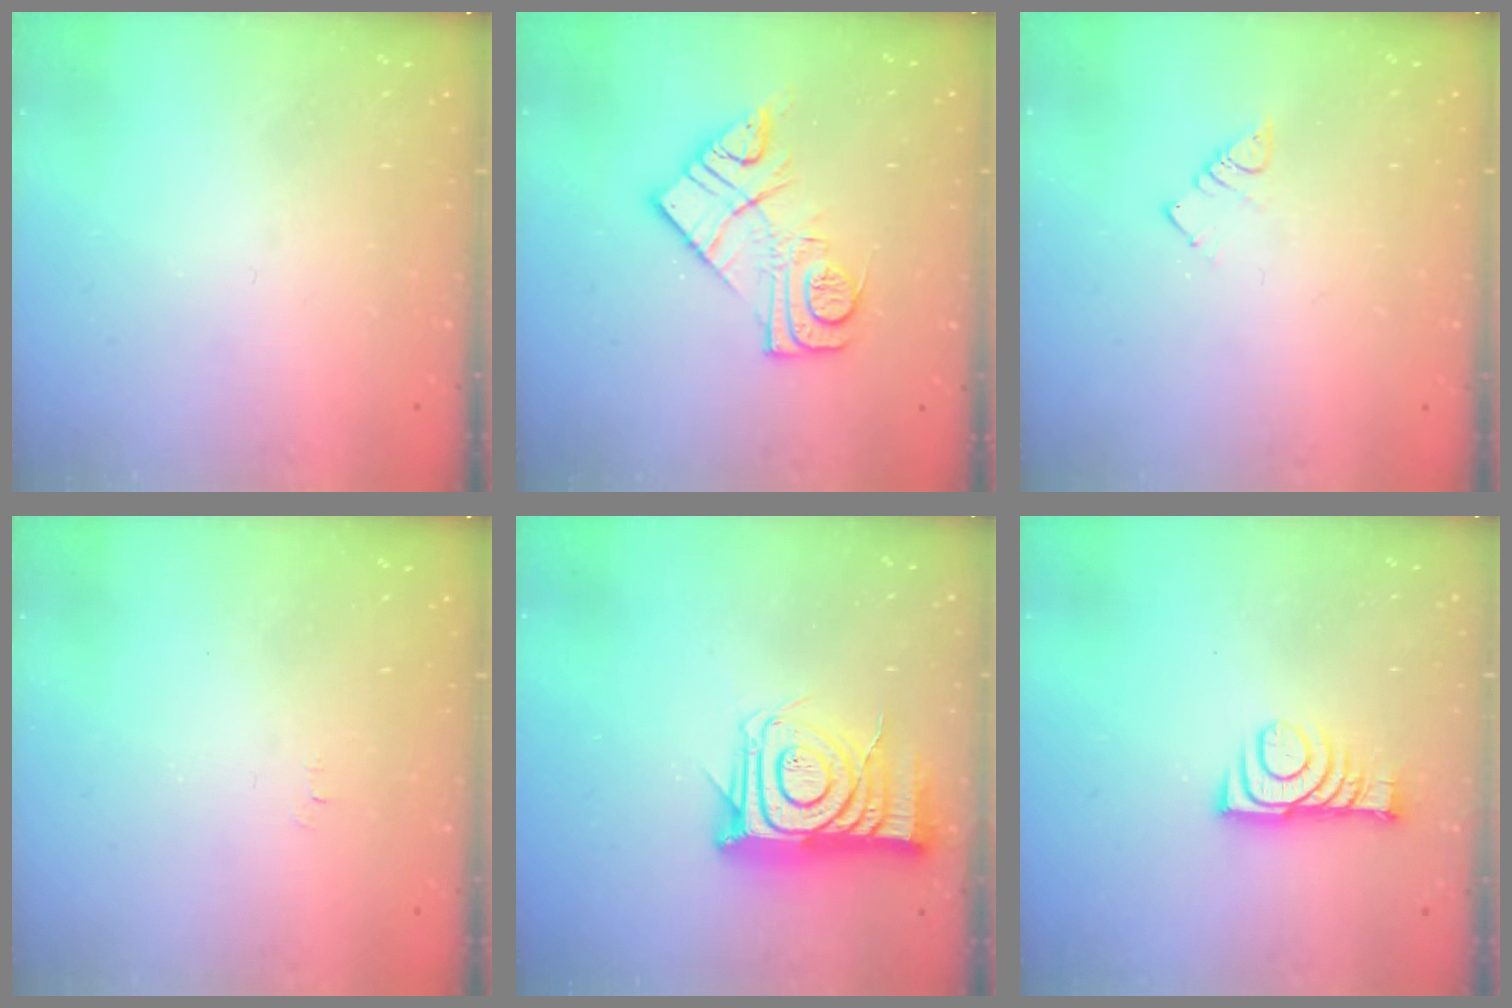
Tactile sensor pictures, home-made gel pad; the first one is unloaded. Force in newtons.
{"total": 12.9, "press": 12.8, "slide": 0.9}
{"total": 2.9, "press": 2.9, "slide": 0.5}
{"total": 2.5, "press": 2.5, "slide": 0.3}
{"total": 14.6, "press": 14.6, "slide": 1.0}
{"total": 9.4, "press": 9.4, "slide": 0.9}